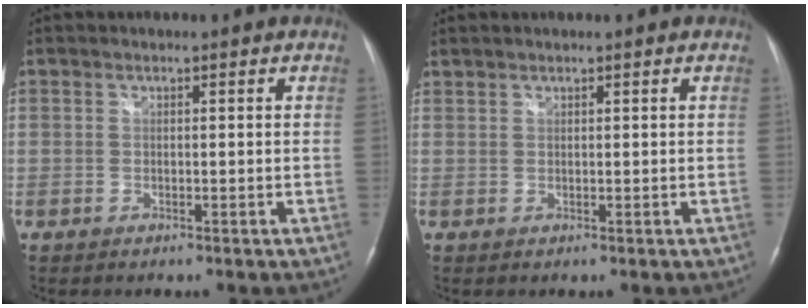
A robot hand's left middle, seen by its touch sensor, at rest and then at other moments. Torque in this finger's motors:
{"motor_torque": [0.21, -0.57, 0.63, 0.21]}